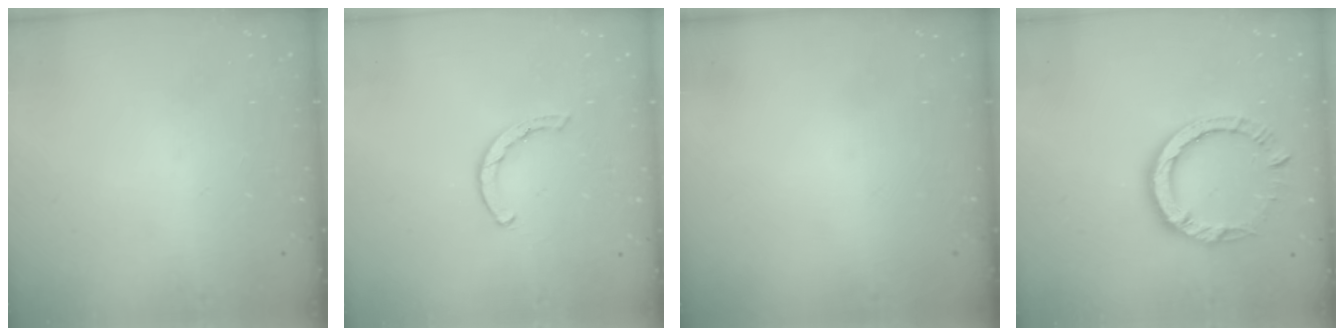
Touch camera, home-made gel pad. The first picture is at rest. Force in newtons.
{"total": 2.0, "press": 2.0, "slide": 0.2}
{"total": 0.0}
{"total": 8.9, "press": 8.9, "slide": 1.0}